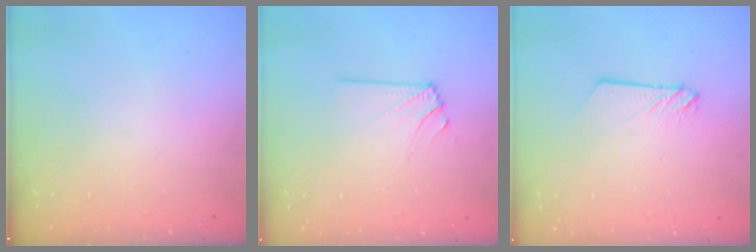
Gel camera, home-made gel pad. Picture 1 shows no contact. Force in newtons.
{"total": 5.9, "press": 5.8, "slide": 0.9}
{"total": 2.3, "press": 2.3, "slide": 0.3}